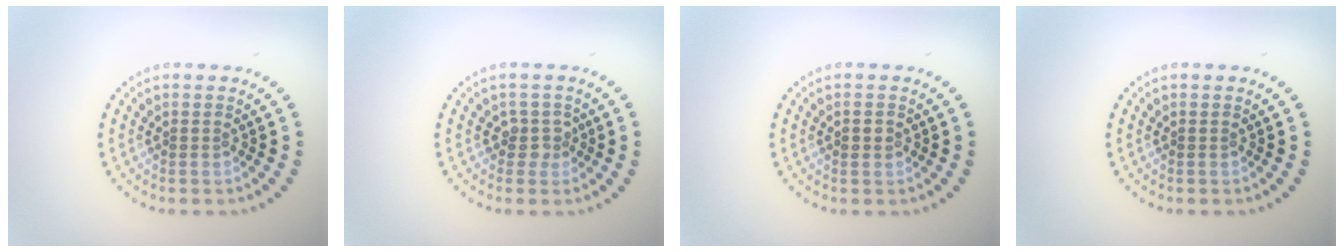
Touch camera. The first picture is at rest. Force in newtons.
{"total": 1.6, "press": 1.2, "slide": 1.1}
{"total": 1.5, "press": 1.5, "slide": 0.1}
{"total": 0.0}